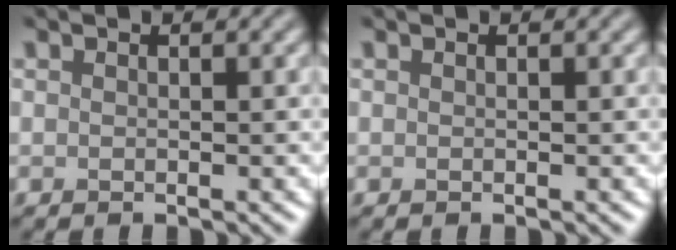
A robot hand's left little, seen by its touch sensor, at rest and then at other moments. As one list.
[{"total": 0.0}]